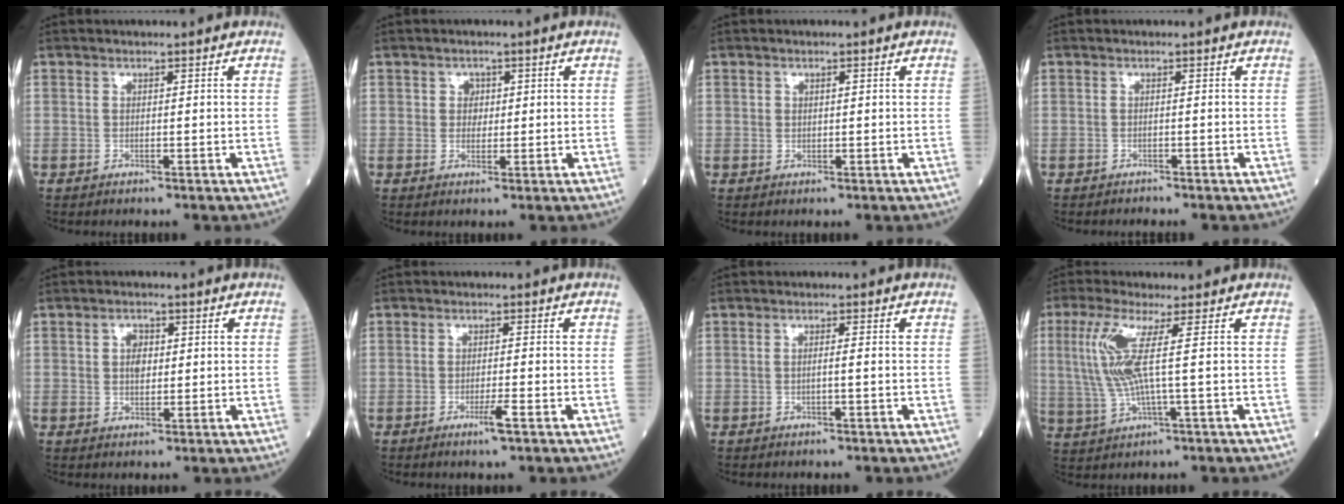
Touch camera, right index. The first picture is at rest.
{"total": 1.8, "force": [0.5, 1.6, 0.7], "torque": [-0.004, 0.000, 0.005]}
{"total": 0.8, "force": [0.3, 0.5, 0.5], "torque": [-0.008, 0.000, 0.007]}
{"total": 0.6, "force": [-0.6, 0.0, -0.1], "torque": [-0.004, -0.003, -0.012]}
{"total": 2.8, "force": [0.6, 1.8, 2.0], "torque": [-0.032, 0.003, 0.010]}
{"total": 2.7, "force": [-1.4, -0.3, 2.3], "torque": [-0.042, -0.006, -0.027]}
{"total": 0.9, "force": [-0.2, -0.1, 0.9], "torque": [-0.016, 0.002, -0.005]}
{"total": 7.6, "force": [1.4, -0.1, 7.4], "torque": [-0.177, 0.002, 0.030]}